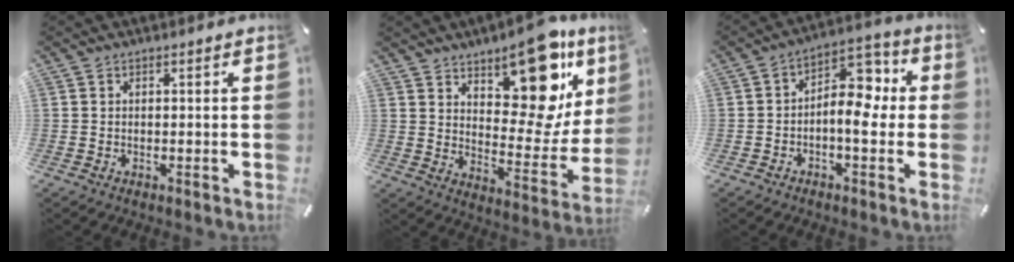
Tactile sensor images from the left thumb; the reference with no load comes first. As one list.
[{"total": 19.1, "force": [12.8, 9.2, 10.8], "torque": [-0.116, -0.109, 0.213]}, {"total": 9.2, "force": [-0.6, 5.5, 7.4], "torque": [-0.101, -0.006, -0.013]}]